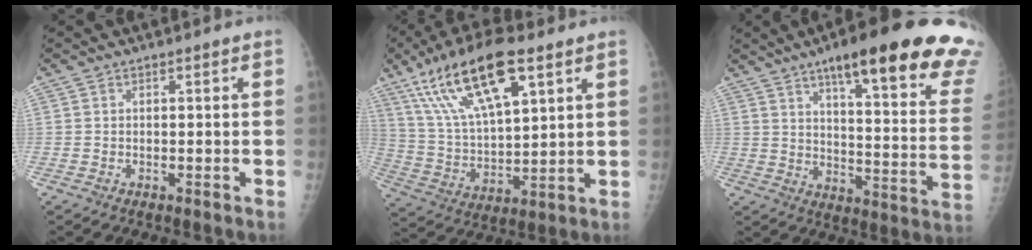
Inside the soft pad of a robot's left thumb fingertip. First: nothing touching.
{"total": 19.3, "force": [10.5, 6.8, 14.8], "torque": [-0.258, -0.025, 0.199]}
{"total": 27.4, "force": [18.7, 4.6, 19.5], "torque": [-0.227, -0.076, 0.245]}